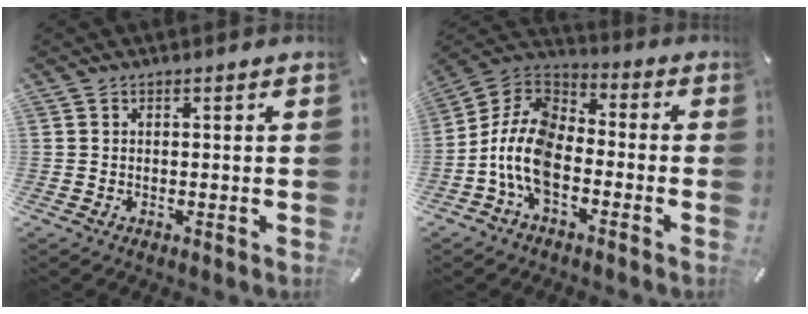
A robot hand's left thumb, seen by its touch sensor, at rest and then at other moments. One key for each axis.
{"total": 12.8, "fx": -6.0, "fy": 7.5, "fz": 8.4, "tx": -0.197, "ty": 0.011, "tz": -0.120}